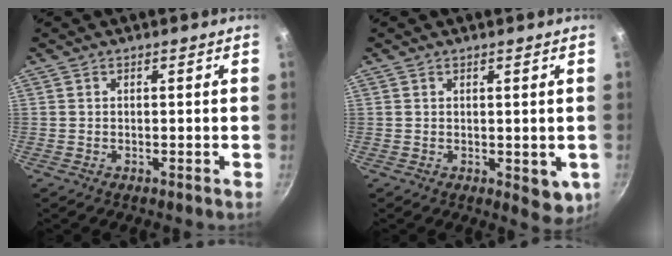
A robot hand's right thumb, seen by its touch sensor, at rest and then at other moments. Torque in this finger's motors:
{"motor_torque": [0.31, 0.49, 0.51, 0.26, 0.06]}